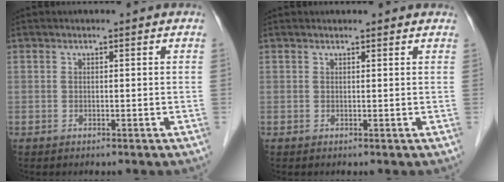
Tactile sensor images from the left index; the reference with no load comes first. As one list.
[{"total": 2.4, "force": [2.3, 0.5, 0.6], "torque": [-0.015, 0.018, 0.022]}]